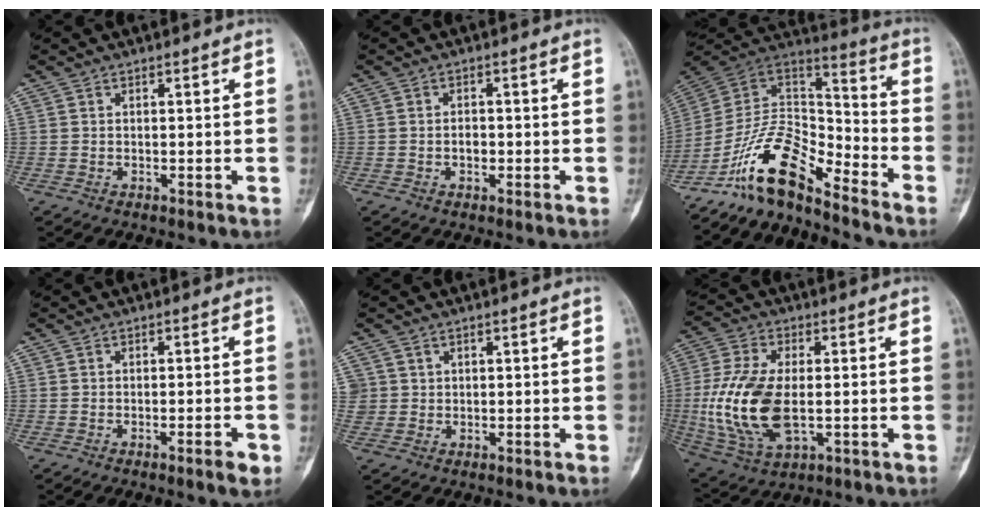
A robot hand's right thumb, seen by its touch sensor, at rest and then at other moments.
{"total": 1.8, "force": [-0.5, 1.3, 1.2], "torque": [-0.006, 0.006, -0.011]}
{"total": 15.0, "force": [-11.1, 5.4, 8.4], "torque": [-0.139, 0.104, -0.212]}
{"total": 2.7, "force": [-1.4, 0.5, 2.2], "torque": [-0.035, 0.002, -0.019]}
{"total": 2.1, "force": [0.7, 2.0, 0.0], "torque": [0.021, 0.000, 0.010]}
{"total": 17.1, "force": [-1.6, 9.1, 14.4], "torque": [-0.309, -0.008, -0.019]}